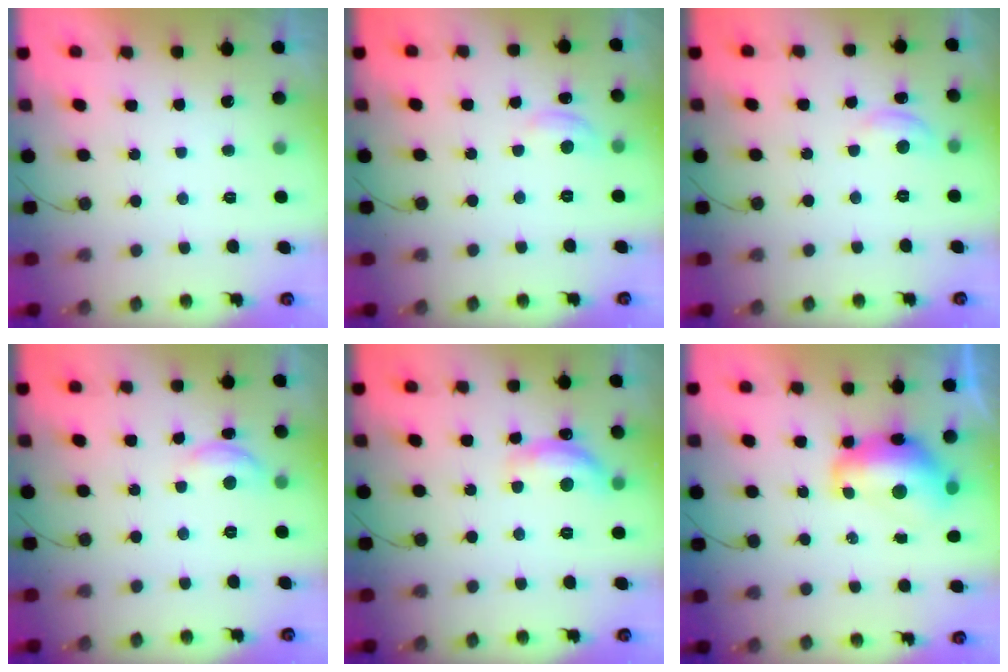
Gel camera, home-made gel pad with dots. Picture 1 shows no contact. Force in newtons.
{"total": 5.0, "press": 5.0, "slide": 0.2}
{"total": 5.9, "press": 5.8, "slide": 0.6}
{"total": 7.7, "press": 7.7, "slide": 0.5}
{"total": 12.0, "press": 11.9, "slide": 0.8}
{"total": 12.4, "press": 12.4, "slide": 1.1}